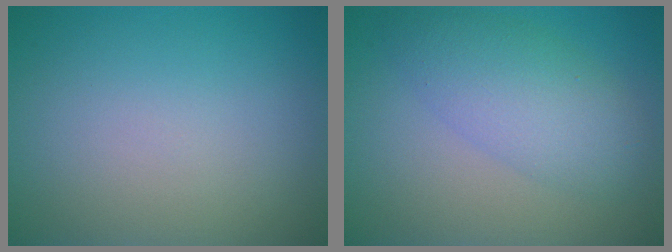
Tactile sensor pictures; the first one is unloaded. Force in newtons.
{"total": 4.9, "press": 4.9, "slide": 0.1}